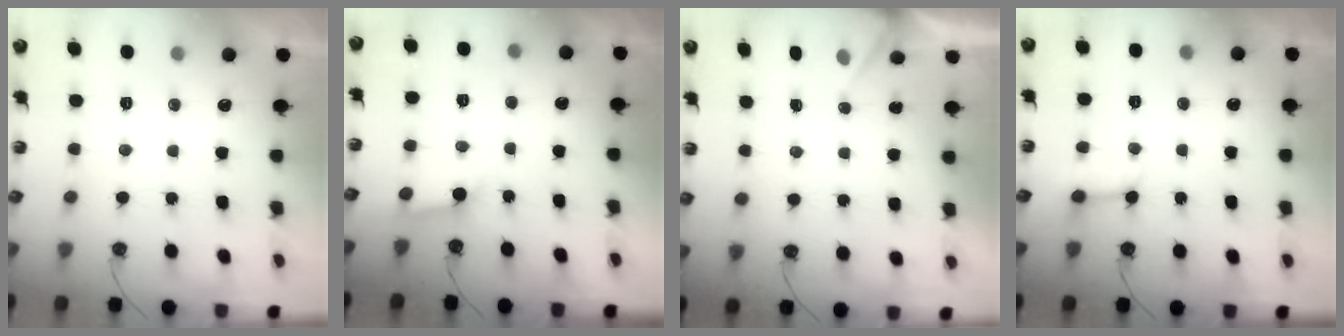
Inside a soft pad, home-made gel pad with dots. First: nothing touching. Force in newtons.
{"total": 3.0, "press": 3.0, "slide": 0.4}
{"total": 2.9, "press": 2.9, "slide": 0.2}
{"total": 4.9, "press": 4.9, "slide": 0.5}